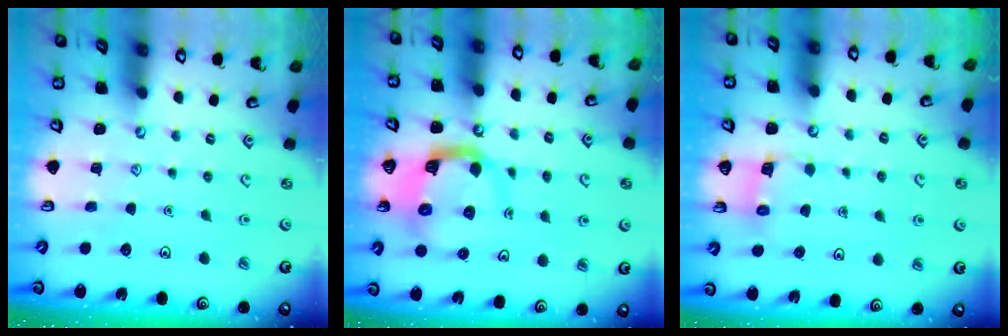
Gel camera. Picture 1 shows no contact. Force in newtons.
{"total": 10.3, "press": 10.2, "slide": 1.2}
{"total": 2.8, "press": 2.8, "slide": 0.2}